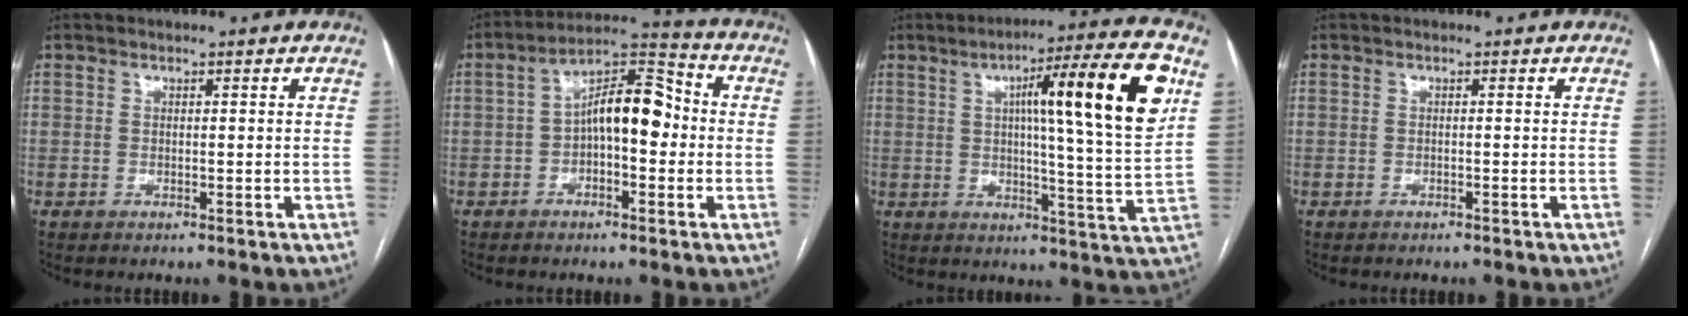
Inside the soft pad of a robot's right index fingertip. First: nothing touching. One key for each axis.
{"total": 10.3, "fx": -0.5, "fy": 4.2, "fz": 9.4, "tx": -0.163, "ty": 0.041, "tz": -0.013}
{"total": 18.9, "fx": 6.3, "fy": -0.2, "fz": 17.8, "tx": -0.255, "ty": 0.009, "tz": 0.079}
{"total": 0.0}